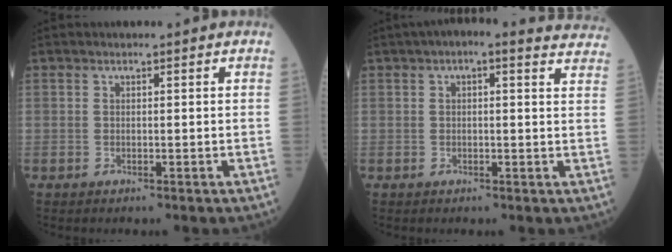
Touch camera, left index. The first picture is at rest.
{"total": 10.2, "force": [8.4, 2.5, 5.2], "torque": [-0.054, 0.014, 0.074]}